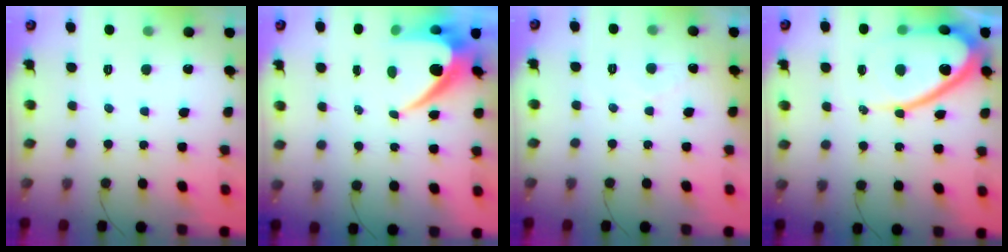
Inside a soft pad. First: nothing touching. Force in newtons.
{"total": 8.7, "press": 8.7, "slide": 0.4}
{"total": 3.0, "press": 3.0, "slide": 0.2}
{"total": 15.8, "press": 15.7, "slide": 1.2}